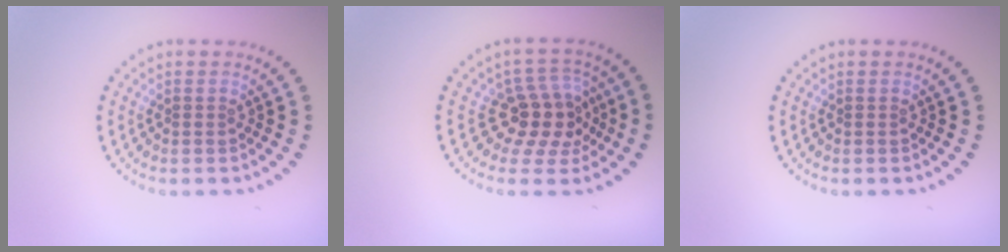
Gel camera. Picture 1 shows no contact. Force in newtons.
{"total": 4.3, "press": 3.8, "slide": 1.9}
{"total": 0.0}